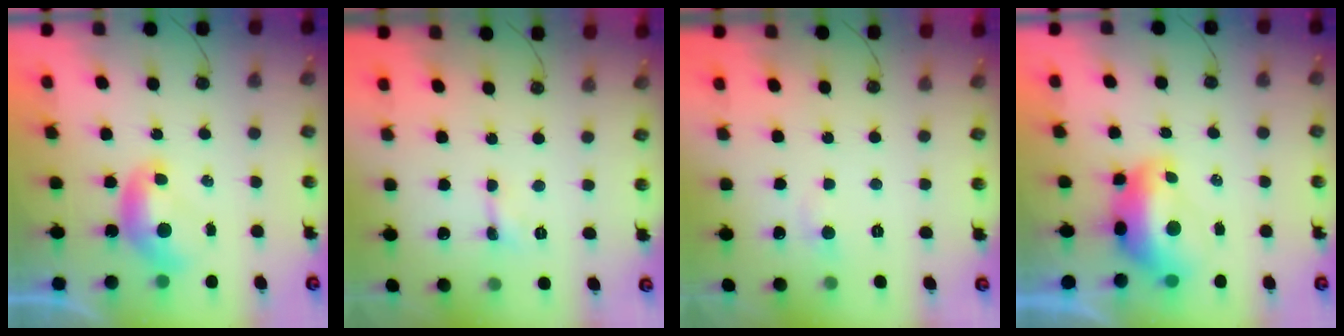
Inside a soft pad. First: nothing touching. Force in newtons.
{"total": 0.0}
{"total": 0.9, "press": 0.6, "slide": 0.7}
{"total": 2.8, "press": 2.7, "slide": 0.8}